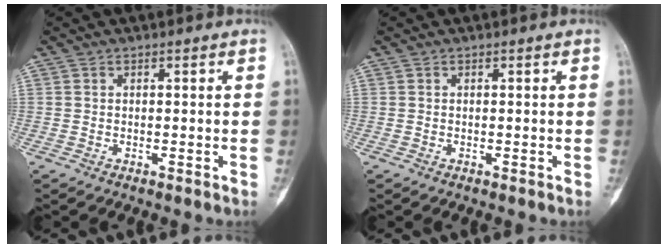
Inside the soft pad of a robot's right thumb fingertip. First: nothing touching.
{"total": 0.0}